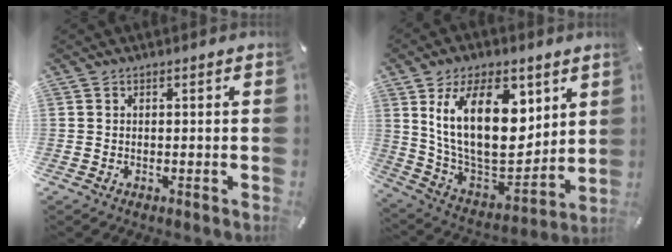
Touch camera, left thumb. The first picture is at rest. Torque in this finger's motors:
{"motor_torque": [3.14, 1.87, 1.09, 0.05, 0.93]}